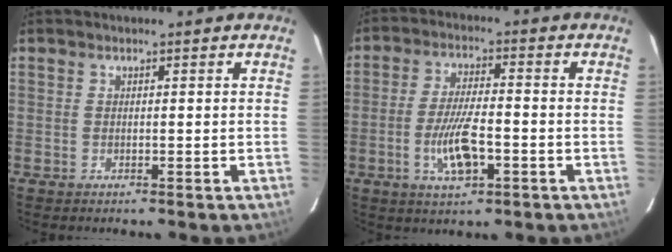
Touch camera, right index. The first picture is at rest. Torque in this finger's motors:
{"motor_torque": [0.23, -0.08, 0.13, 0.06]}